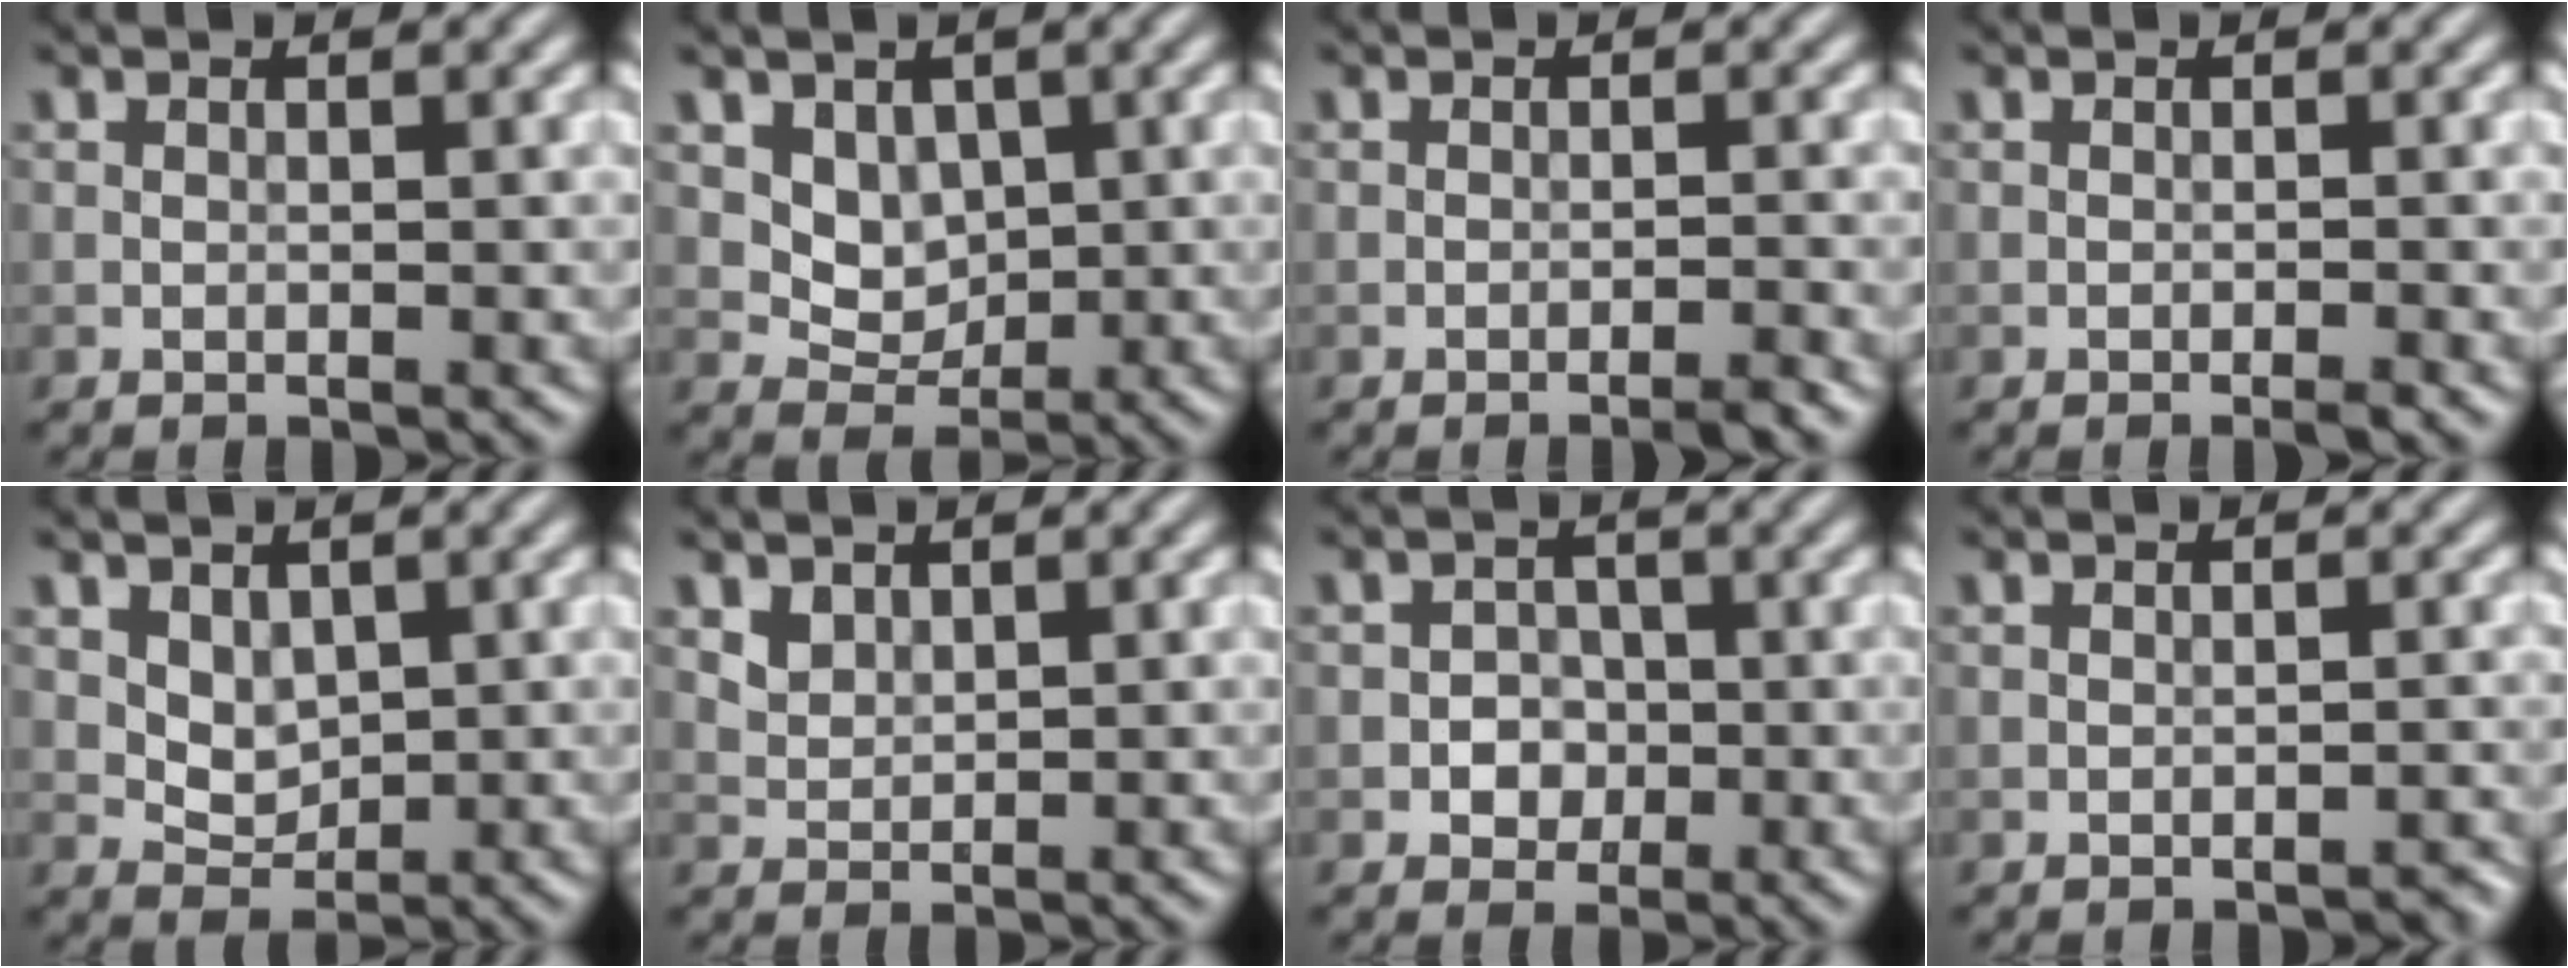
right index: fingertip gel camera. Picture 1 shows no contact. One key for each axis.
{"total": 3.0, "fx": 1.0, "fy": 2.4, "fz": 1.6, "tx": -0.030, "ty": -0.018, "tz": 0.028}
{"total": 1.6, "fx": -1.2, "fy": 0.1, "fz": 1.1, "tx": -0.012, "ty": 0.003, "tz": -0.023}
{"total": 1.0, "fx": -0.7, "fy": 0.1, "fz": 0.7, "tx": -0.010, "ty": -0.001, "tz": -0.013}
{"total": 2.3, "fx": 0.8, "fy": 1.7, "fz": 1.3, "tx": -0.022, "ty": -0.010, "tz": 0.021}
{"total": 1.7, "fx": 1.1, "fy": 1.1, "fz": 0.6, "tx": -0.019, "ty": -0.008, "tz": 0.029}
{"total": 2.2, "fx": -0.6, "fy": 2.0, "fz": 0.8, "tx": 0.006, "ty": 0.001, "tz": -0.019}
{"total": 0.9, "fx": -0.8, "fy": 0.3, "fz": 0.3, "tx": -0.002, "ty": 0.003, "tz": -0.010}